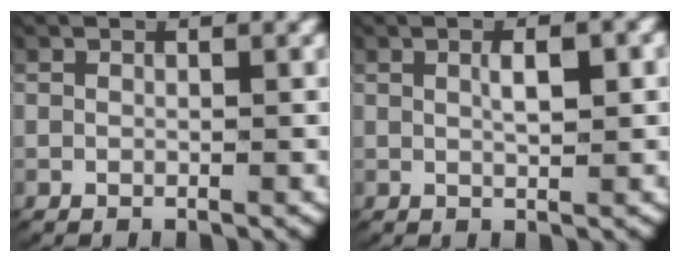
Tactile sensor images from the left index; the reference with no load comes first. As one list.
[{"total": 2.2, "force": [0.4, 0.6, 2.1], "torque": [-0.028, -0.001, 0.010]}]